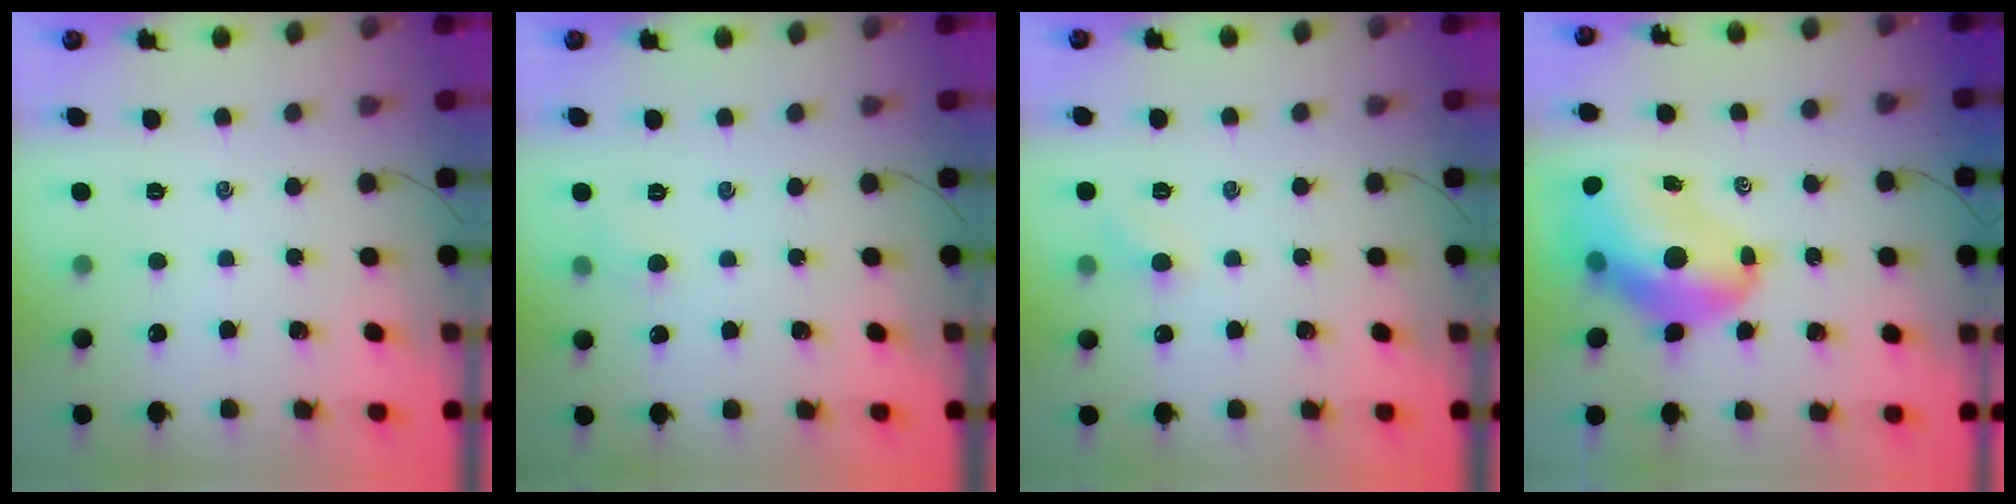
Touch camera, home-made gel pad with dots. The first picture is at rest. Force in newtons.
{"total": 3.9, "press": 3.8, "slide": 1.1}
{"total": 5.1, "press": 4.8, "slide": 1.6}
{"total": 15.1, "press": 14.5, "slide": 3.9}